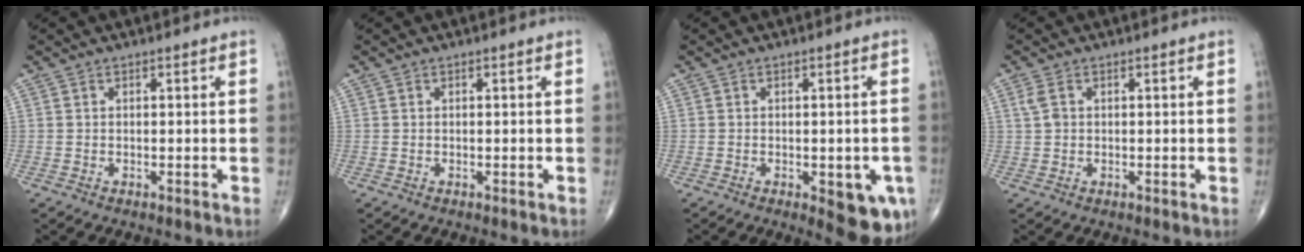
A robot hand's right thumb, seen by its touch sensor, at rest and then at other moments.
{"total": 0.0}
{"total": 8.7, "force": [-2.9, 3.4, 7.4], "torque": [-0.066, -0.002, -0.028]}
{"total": 2.2, "force": [0.6, 1.5, 1.5], "torque": [-0.037, 0.006, 0.015]}